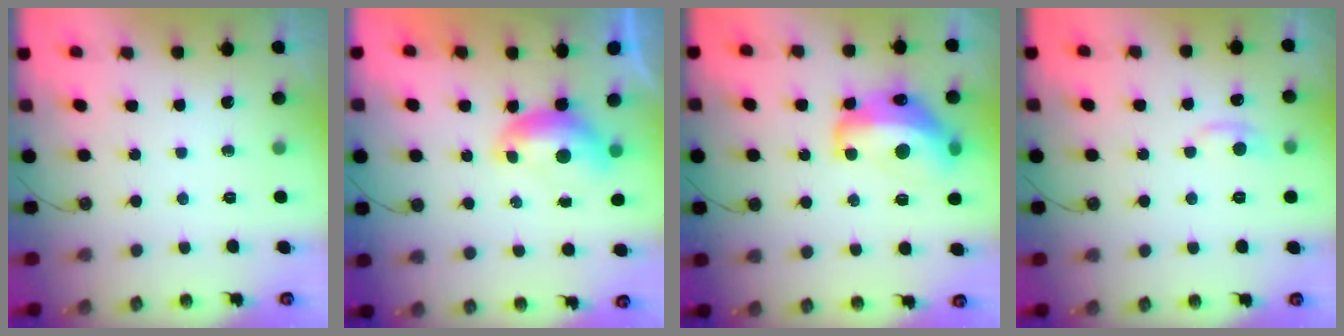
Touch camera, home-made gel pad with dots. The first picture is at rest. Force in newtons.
{"total": 0.6, "press": 0.4, "slide": 0.4}
{"total": 11.3, "press": 11.2, "slide": 1.1}
{"total": 1.1, "press": 0.7, "slide": 0.8}